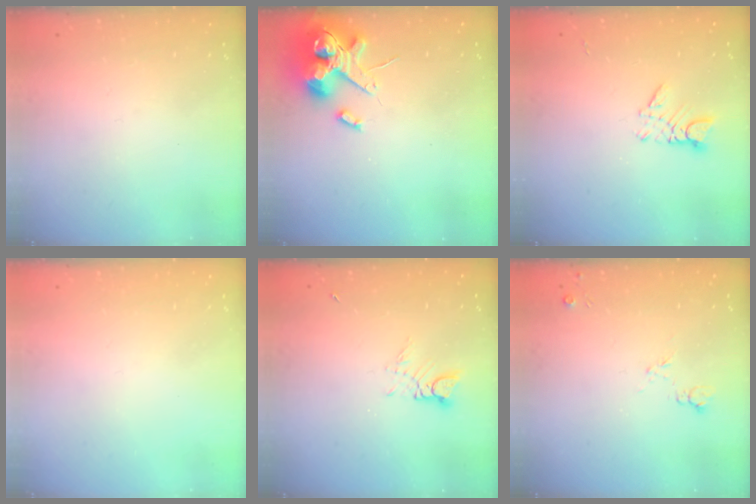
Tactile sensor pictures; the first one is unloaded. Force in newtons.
{"total": 12.3, "press": 12.2, "slide": 1.7}
{"total": 3.3, "press": 3.3, "slide": 0.3}
{"total": 0.0}
{"total": 3.2, "press": 3.1, "slide": 0.3}
{"total": 4.6, "press": 4.5, "slide": 0.9}